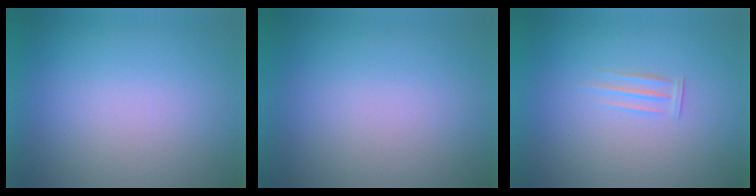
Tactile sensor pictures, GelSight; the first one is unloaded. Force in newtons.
{"total": 0.0}
{"total": 1.7}